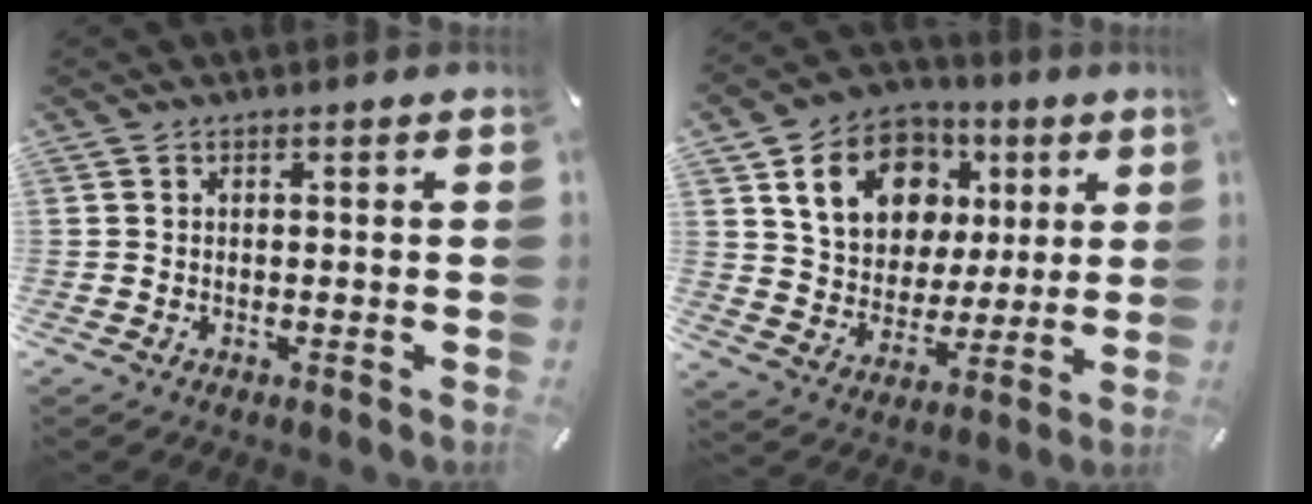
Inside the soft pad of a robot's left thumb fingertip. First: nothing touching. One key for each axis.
{"total": 16.1, "fx": 6.3, "fy": 13.0, "fz": 7.2, "tx": -0.119, "ty": -0.011, "tz": 0.122}